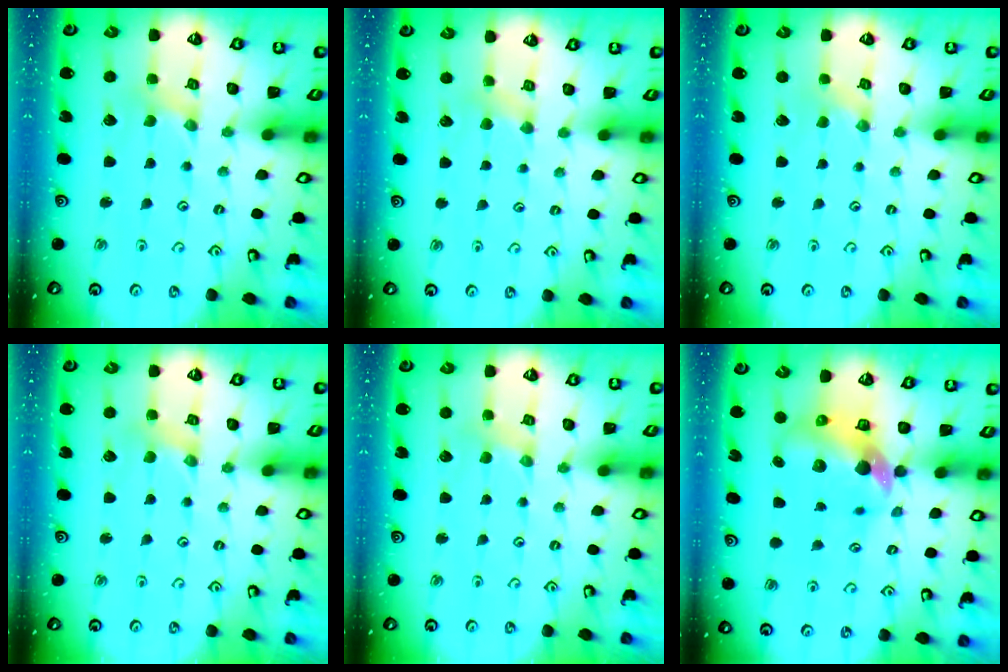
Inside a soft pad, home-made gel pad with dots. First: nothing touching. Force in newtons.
{"total": 4.1, "press": 4.0, "slide": 0.6}
{"total": 0.0}
{"total": 1.3, "press": 1.3, "slide": 0.3}
{"total": 1.5, "press": 1.4, "slide": 0.3}
{"total": 9.0, "press": 9.0, "slide": 1.3}